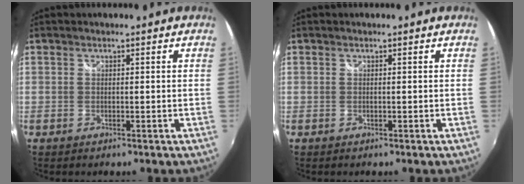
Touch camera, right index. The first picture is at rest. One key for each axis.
{"total": 0.0}